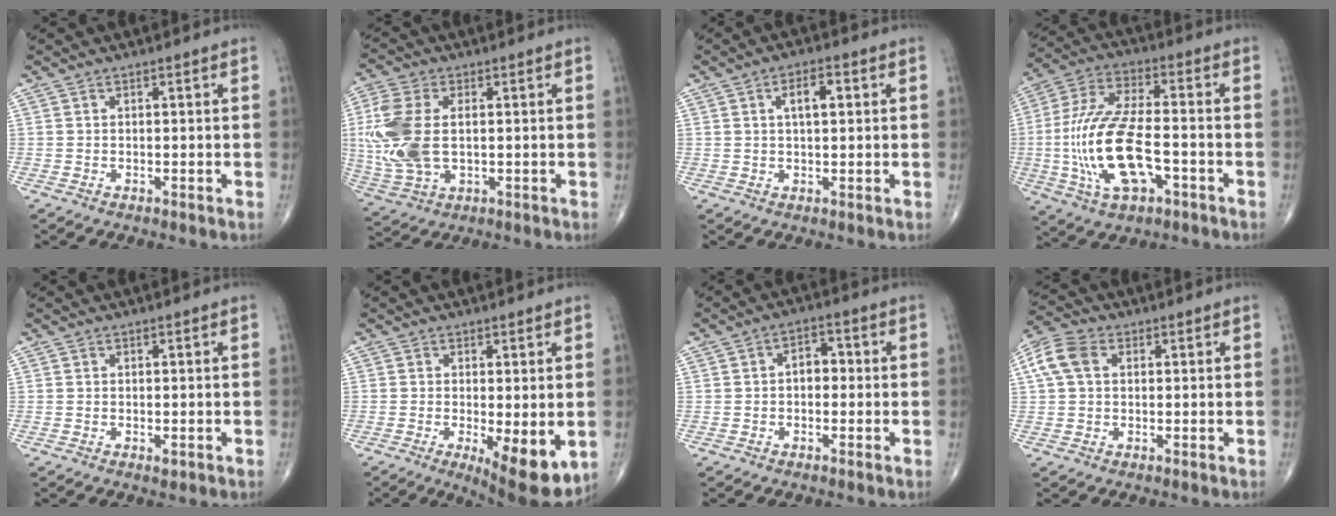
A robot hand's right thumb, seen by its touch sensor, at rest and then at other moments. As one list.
[{"total": 14.0, "force": [0.7, 8.1, 11.3], "torque": [-0.281, -0.003, 0.018]}, {"total": 4.5, "force": [1.2, 1.9, 3.9], "torque": [-0.058, 0.006, 0.017]}, {"total": 18.2, "force": [-4.1, 8.0, 15.8], "torque": [-0.326, 0.026, -0.069]}, {"total": 0.6, "force": [-0.2, 0.4, 0.5], "torque": [-0.004, -0.001, -0.002]}, {"total": 10.0, "force": [-2.4, 3.3, 9.2], "torque": [-0.127, -0.025, -0.027]}, {"total": 4.0, "force": [-0.2, 2.7, 2.9], "torque": [-0.027, 0.017, -0.012]}, {"total": 7.0, "force": [1.7, 4.9, 4.7], "torque": [-0.106, 0.021, 0.028]}]